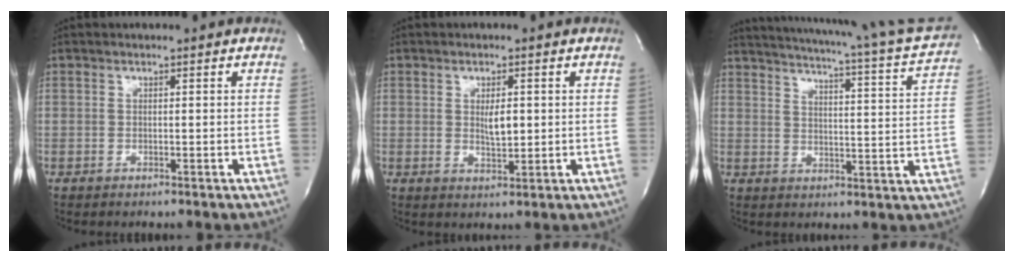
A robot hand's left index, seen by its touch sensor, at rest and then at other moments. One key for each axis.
{"total": 3.2, "fx": 0.5, "fy": 1.0, "fz": 3.0, "tx": -0.053, "ty": -0.005, "tz": 0.012}
{"total": 20.7, "fx": 18.9, "fy": 0.0, "fz": 8.4, "tx": -0.132, "ty": -0.054, "tz": 0.231}